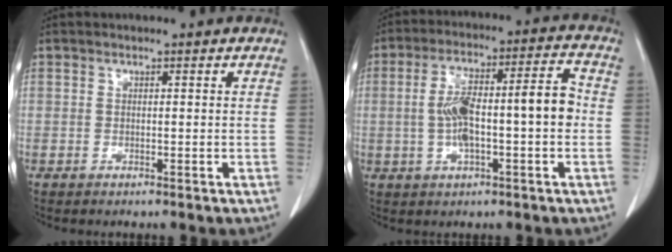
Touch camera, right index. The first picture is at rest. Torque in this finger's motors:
{"motor_torque": [0.49, 0.01, 0.32, 0.09]}